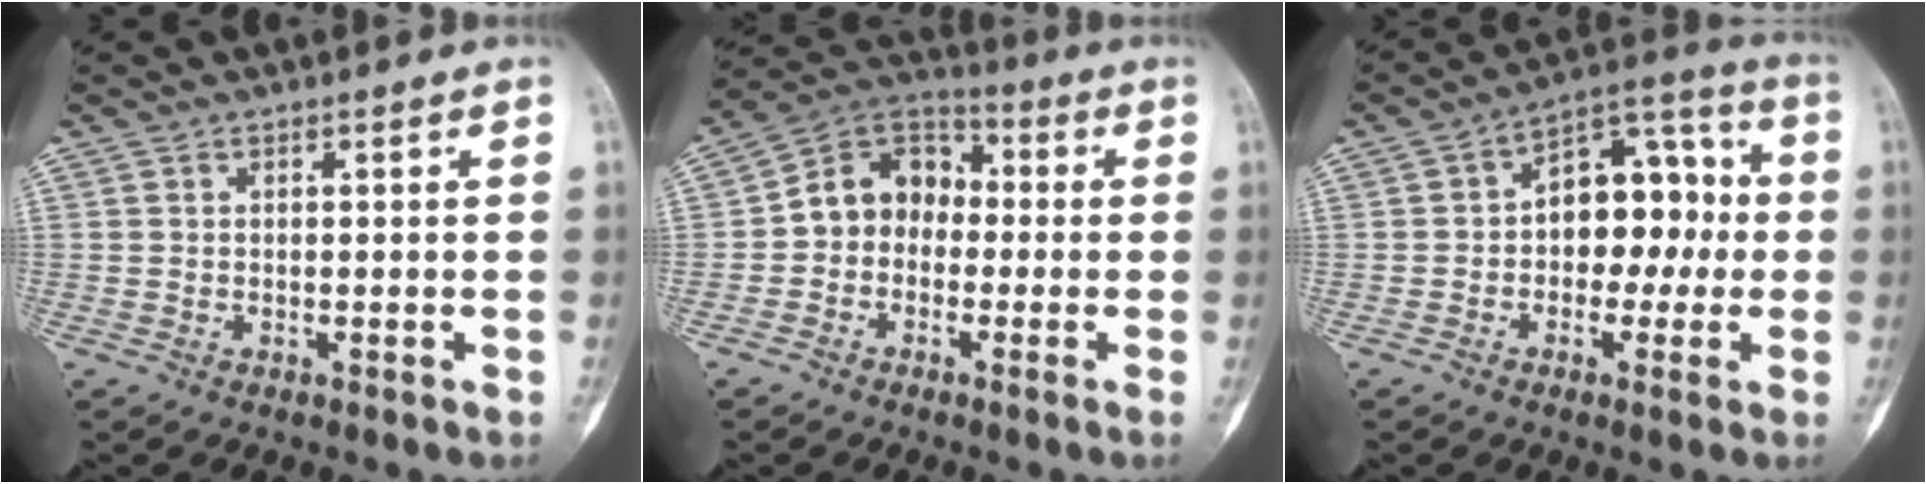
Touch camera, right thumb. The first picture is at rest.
{"total": 9.5, "force": [-1.1, 7.6, 5.6], "torque": [-0.065, 0.038, -0.040]}
{"total": 12.7, "force": [-0.4, 8.3, 9.6], "torque": [-0.092, 0.042, -0.017]}